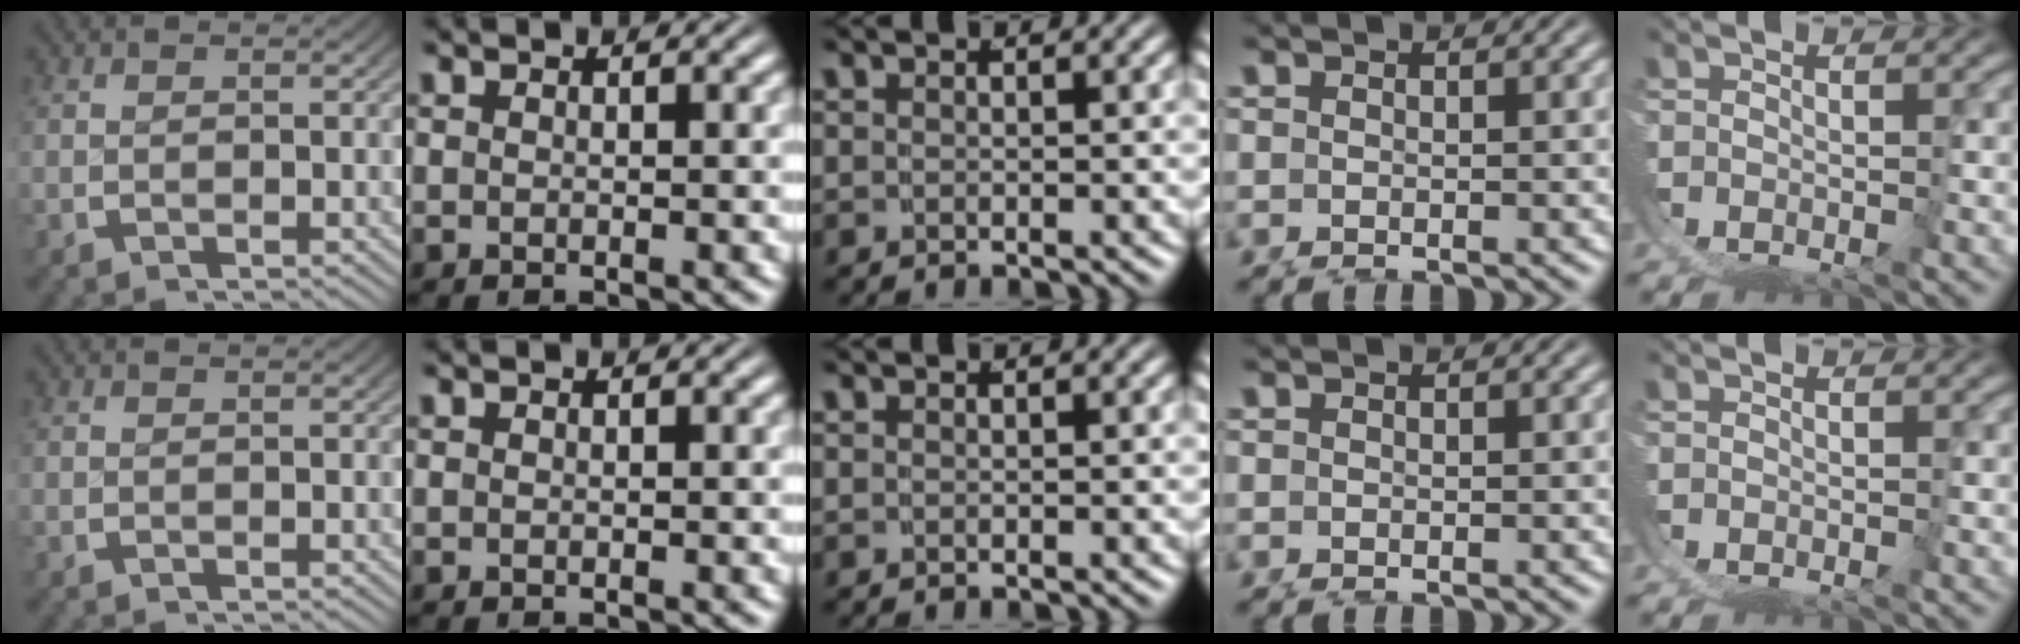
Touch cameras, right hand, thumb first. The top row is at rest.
{}